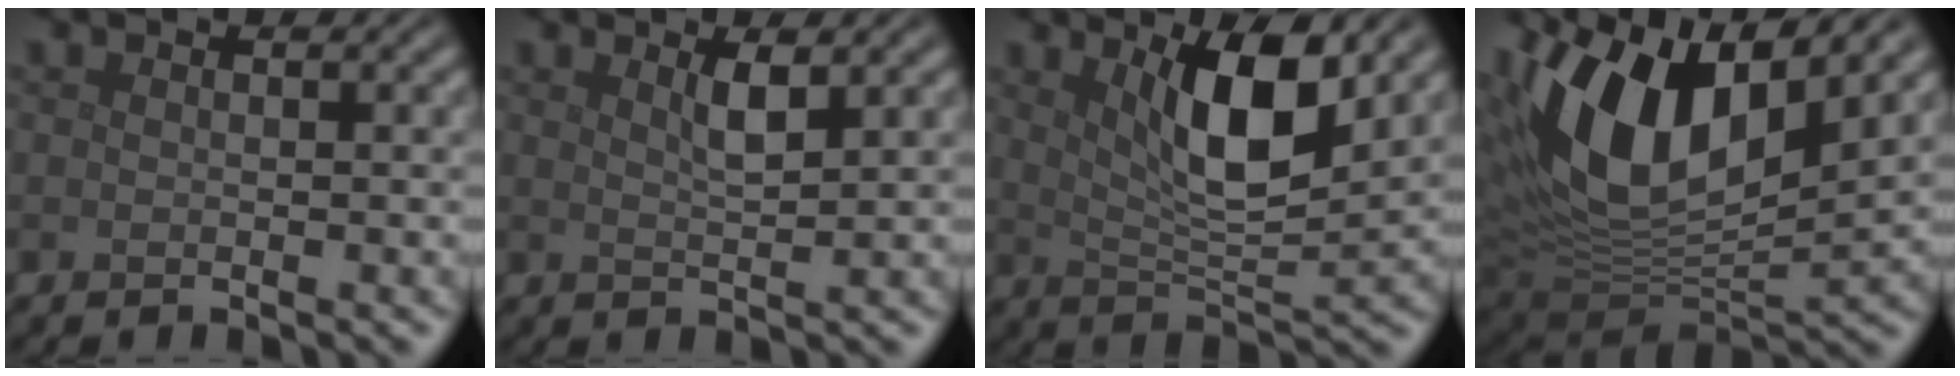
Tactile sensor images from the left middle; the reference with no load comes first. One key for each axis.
{"total": 1.9, "fx": 1.1, "fy": 0.4, "fz": 1.5, "tx": -0.023, "ty": 0.001, "tz": 0.016}
{"total": 6.6, "fx": 2.7, "fy": 1.8, "fz": 5.8, "tx": -0.099, "ty": -0.006, "tz": 0.050}
{"total": 13.4, "fx": 5.2, "fy": 6.4, "fz": 10.5, "tx": -0.194, "ty": 0.008, "tz": 0.090}